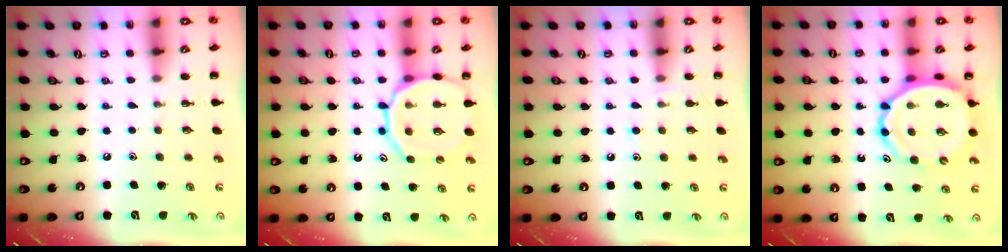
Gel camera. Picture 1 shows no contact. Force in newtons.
{"total": 14.4, "press": 14.2, "slide": 2.0}
{"total": 5.7, "press": 5.4, "slide": 1.9}
{"total": 10.7, "press": 10.1, "slide": 3.4}